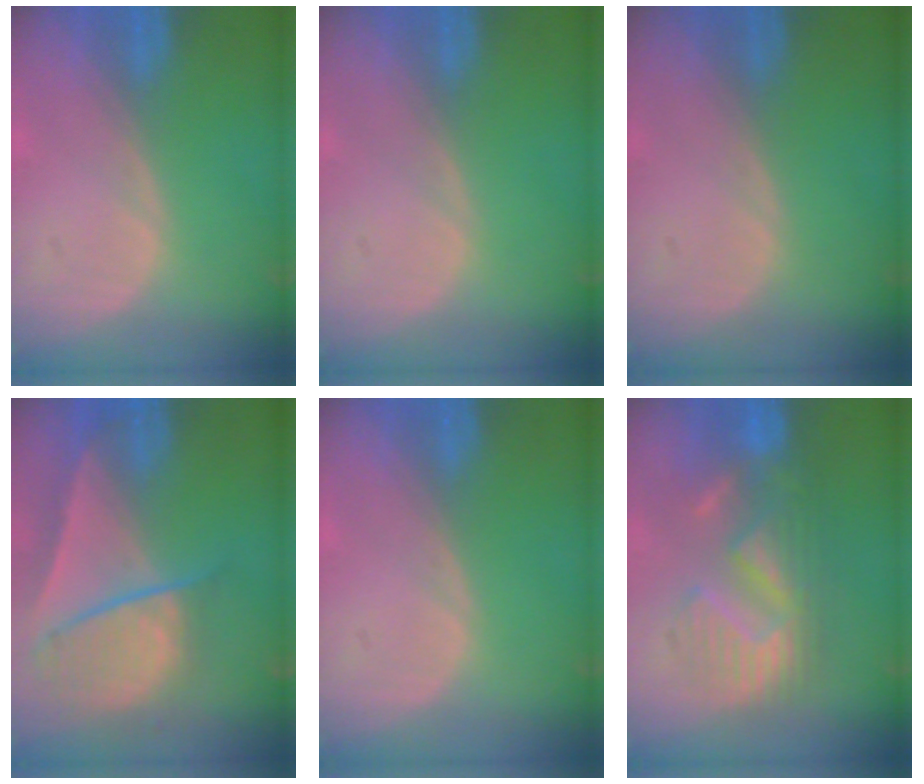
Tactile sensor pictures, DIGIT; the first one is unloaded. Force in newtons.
{"total": 0.0}
{"total": 0.0}
{"total": 9.5, "press": 8.1, "slide": 5.0}
{"total": 0.0}
{"total": 8.9, "press": 8.9, "slide": 0.0}